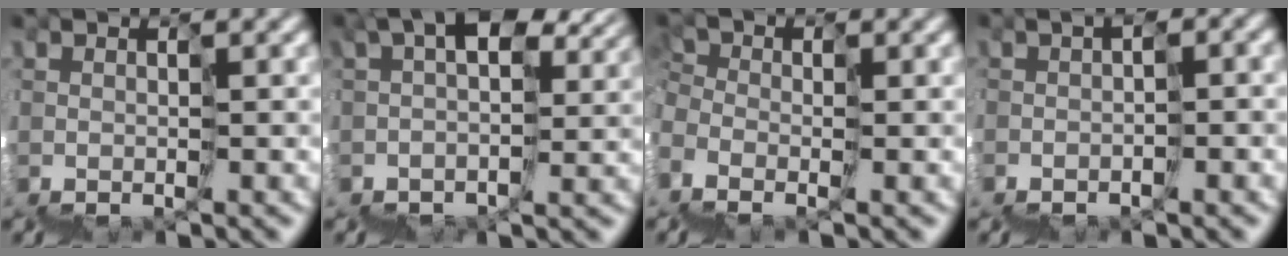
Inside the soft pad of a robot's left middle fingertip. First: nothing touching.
{"total": 5.6, "force": [3.6, 2.4, 3.5], "torque": [-0.055, 0.016, 0.063]}
{"total": 1.3, "force": [-0.6, -0.7, -0.9], "torque": [0.013, 0.016, -0.023]}
{"total": 2.7, "force": [-2.1, 0.6, 1.5], "torque": [-0.017, -0.004, -0.026]}